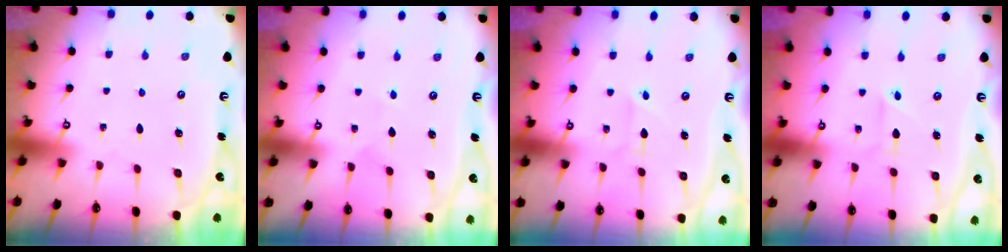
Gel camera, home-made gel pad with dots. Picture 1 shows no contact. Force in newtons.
{"total": 3.0, "press": 2.9, "slide": 0.9}
{"total": 2.6, "press": 2.6, "slide": 0.3}
{"total": 2.2, "press": 2.1, "slide": 0.6}